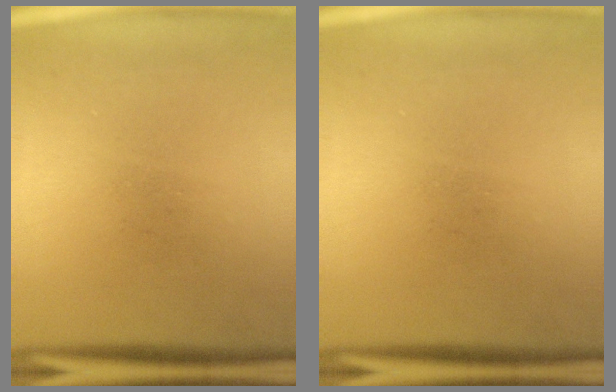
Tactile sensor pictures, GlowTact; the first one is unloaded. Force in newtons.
{"total": 0.0}